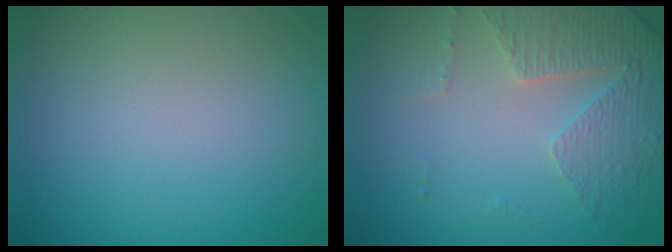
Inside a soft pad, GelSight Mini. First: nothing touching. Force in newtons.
{"total": 4.6, "press": 3.4, "slide": 3.2}